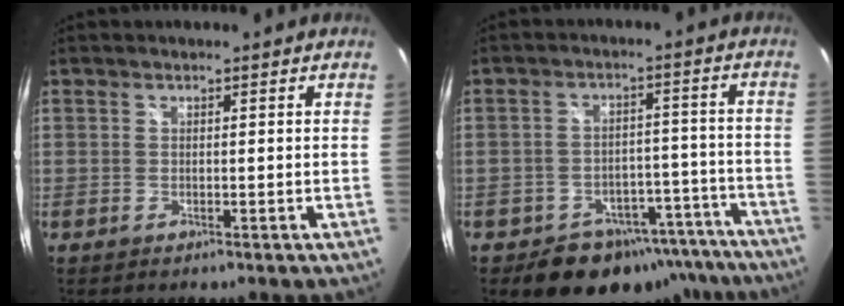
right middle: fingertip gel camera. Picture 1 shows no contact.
{"total": 15.0, "force": [-11.2, 9.1, 4.1], "torque": [-0.079, 0.040, -0.119]}